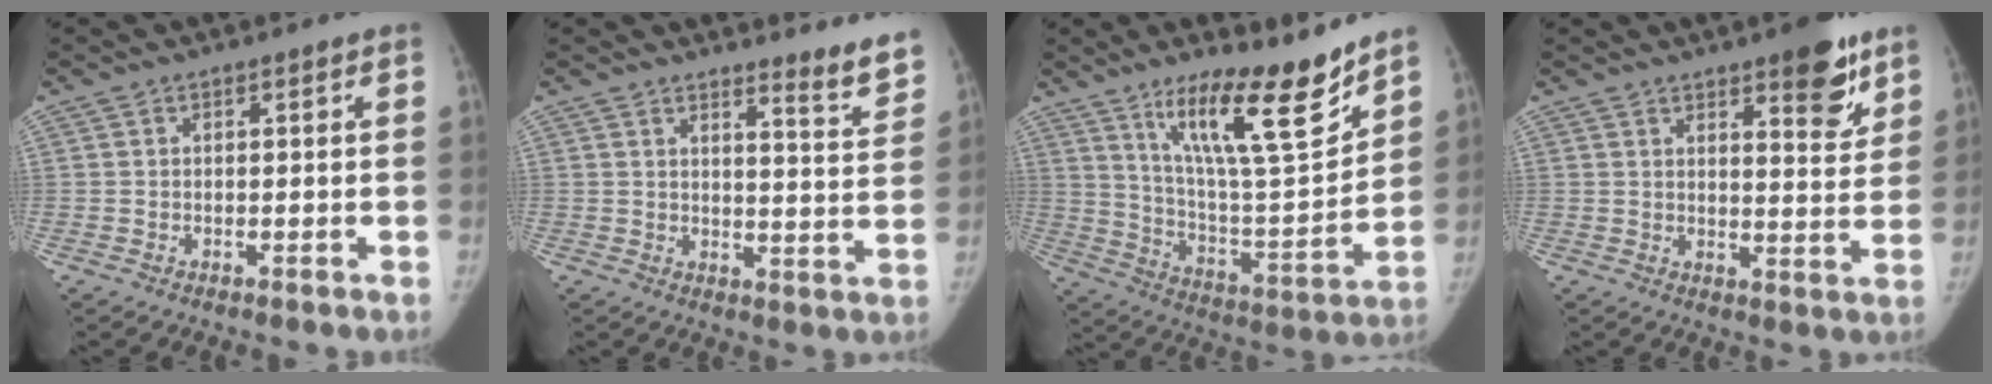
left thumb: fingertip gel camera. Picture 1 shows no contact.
{"total": 6.9, "force": [6.3, 0.8, 2.7], "torque": [-0.020, -0.061, 0.075]}
{"total": 19.4, "force": [13.4, 3.8, 13.5], "torque": [-0.189, -0.090, 0.232]}
{"total": 9.5, "force": [6.0, 2.9, 6.7], "torque": [-0.065, -0.037, 0.081]}